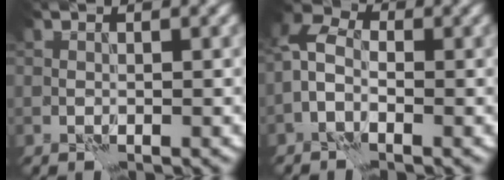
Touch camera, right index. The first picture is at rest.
{"total": 2.8, "force": [-1.0, 1.7, 2.0], "torque": [-0.042, 0.012, -0.034]}